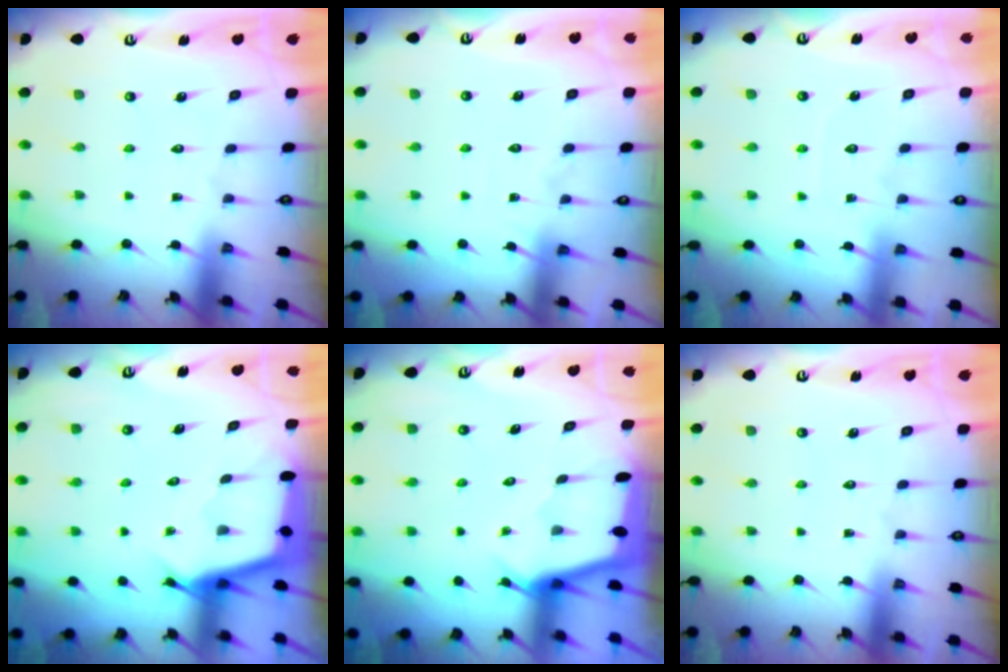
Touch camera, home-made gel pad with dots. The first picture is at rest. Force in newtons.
{"total": 2.8, "press": 2.8, "slide": 0.4}
{"total": 2.8, "press": 2.8, "slide": 0.4}
{"total": 2.8, "press": 2.8, "slide": 0.3}
{"total": 2.2, "press": 2.2, "slide": 0.3}
{"total": 0.0}